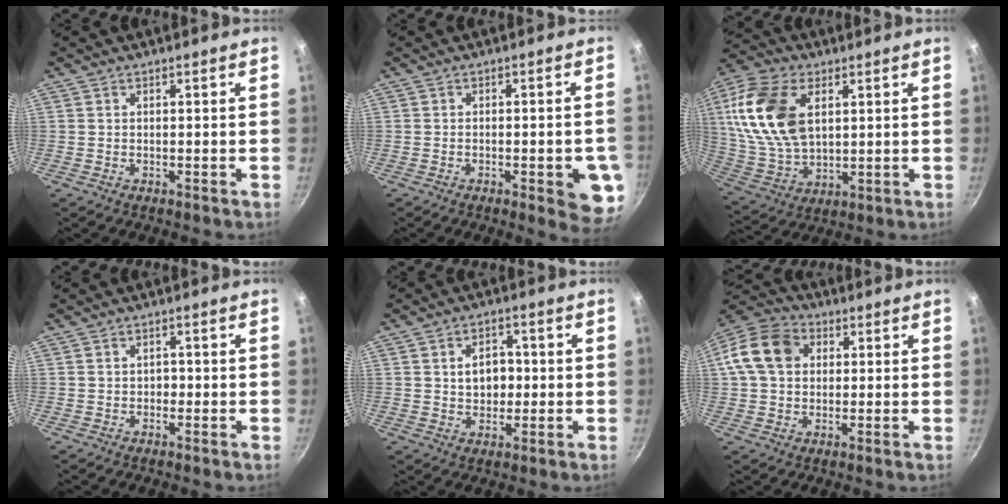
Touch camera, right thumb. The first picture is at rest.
{"total": 8.9, "force": [-2.6, 2.8, 8.1], "torque": [-0.070, 0.007, -0.030]}
{"total": 19.3, "force": [5.0, 11.8, 14.4], "torque": [-0.271, -0.010, 0.101]}
{"total": 1.2, "force": [-0.3, 1.0, 0.6], "torque": [-0.005, 0.005, -0.005]}
{"total": 6.3, "force": [0.4, 4.8, 4.1], "torque": [-0.040, 0.005, 0.006]}
{"total": 12.3, "force": [2.3, 9.6, 7.2], "torque": [-0.115, 0.023, 0.023]}